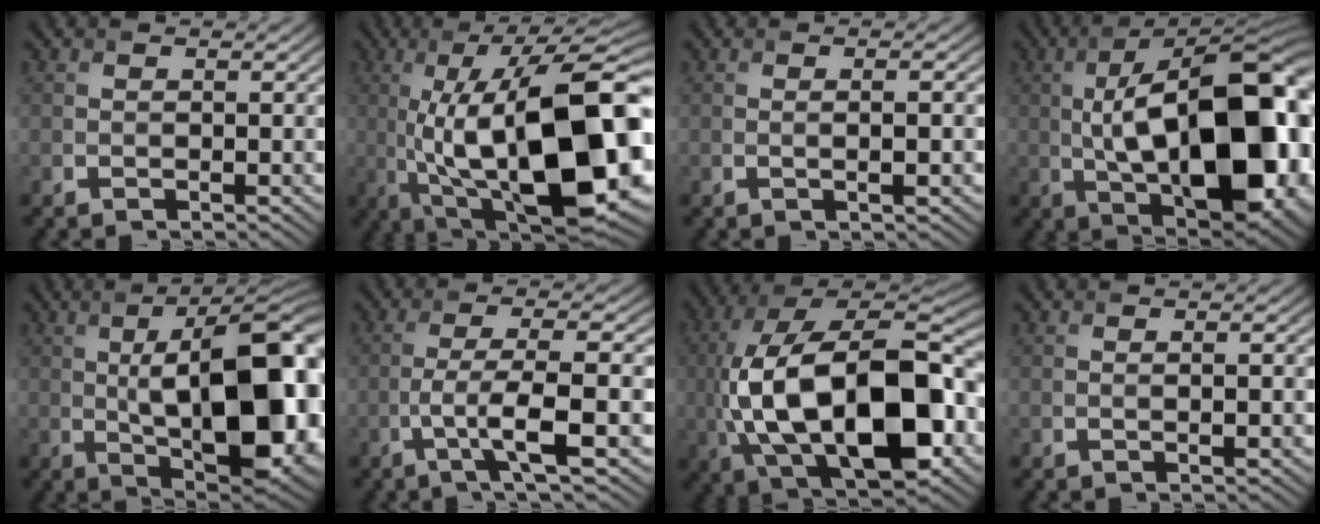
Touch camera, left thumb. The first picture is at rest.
{"total": 19.3, "force": [-1.9, 7.2, 17.8], "torque": [-0.292, 0.014, -0.035]}
{"total": 2.1, "force": [0.0, 0.5, 2.0], "torque": [-0.030, 0.003, -0.002]}
{"total": 19.2, "force": [-1.3, 8.5, 17.1], "torque": [-0.252, 0.022, -0.033]}
{"total": 18.7, "force": [-0.2, 7.6, 17.0], "torque": [-0.235, 0.010, -0.012]}
{"total": 6.3, "force": [-2.1, 0.9, 5.9], "torque": [-0.104, 0.012, -0.051]}
{"total": 19.5, "force": [-2.8, 10.0, 16.5], "torque": [-0.329, 0.006, -0.049]}
{"total": 1.3, "force": [0.1, 0.3, 1.2], "torque": [-0.019, 0.003, 0.000]}